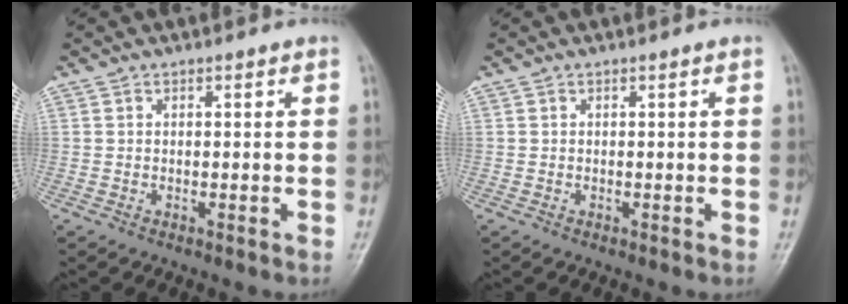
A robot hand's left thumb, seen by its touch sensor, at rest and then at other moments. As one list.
[{"total": 0.0}]